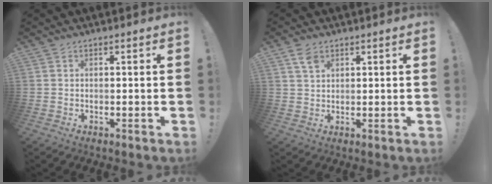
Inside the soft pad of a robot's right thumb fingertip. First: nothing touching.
{"total": 4.1, "force": [2.5, 2.3, 2.4], "torque": [-0.036, -0.009, 0.046]}